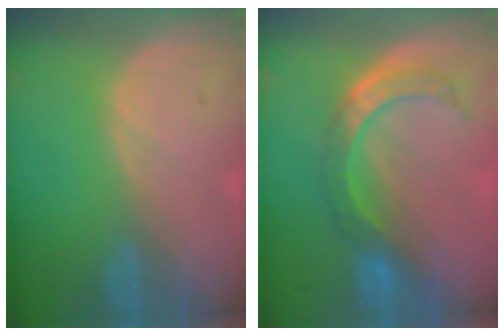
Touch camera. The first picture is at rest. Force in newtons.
{"total": 6.9, "press": 6.7, "slide": 1.9}